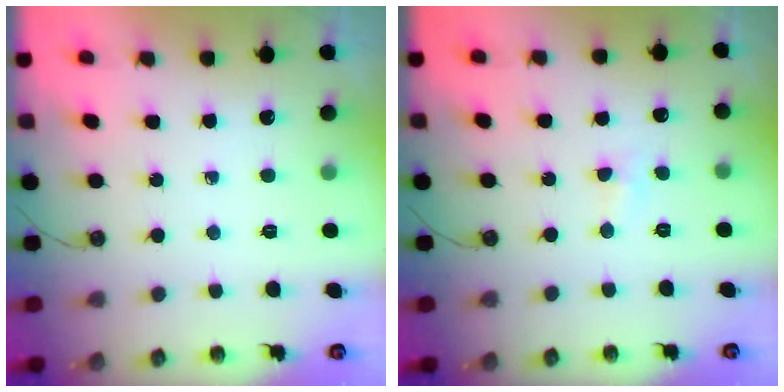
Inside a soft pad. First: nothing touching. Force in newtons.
{"total": 3.6, "press": 3.6, "slide": 0.5}